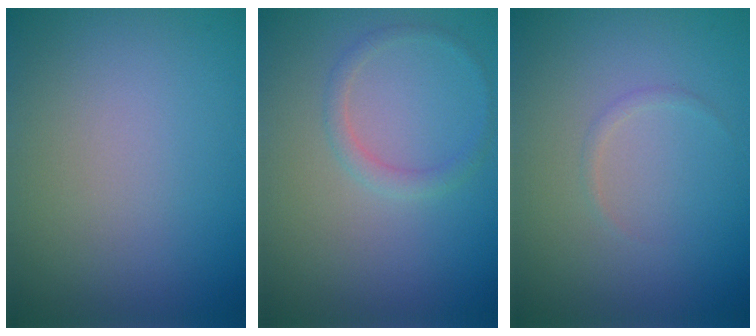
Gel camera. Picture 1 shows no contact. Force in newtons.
{"total": 1.3, "press": 1.3, "slide": 0.1}
{"total": 0.5, "press": 0.5, "slide": 0.0}